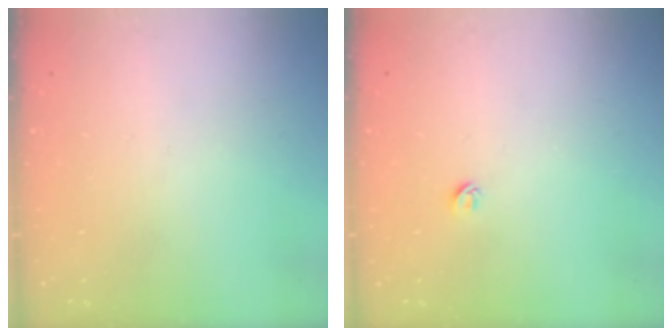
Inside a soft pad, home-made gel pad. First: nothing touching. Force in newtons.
{"total": 3.9, "press": 3.8, "slide": 0.3}